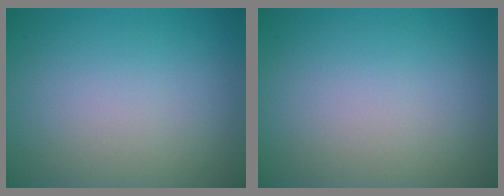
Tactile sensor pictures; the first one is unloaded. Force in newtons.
{"total": 0.0}